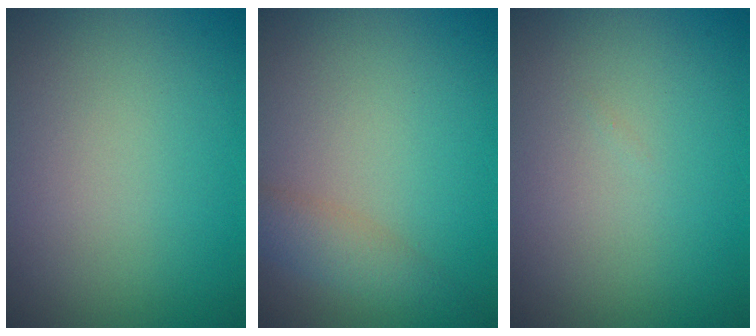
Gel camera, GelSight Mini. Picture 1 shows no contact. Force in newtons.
{"total": 2.5, "press": 2.5, "slide": 0.1}
{"total": 0.0}